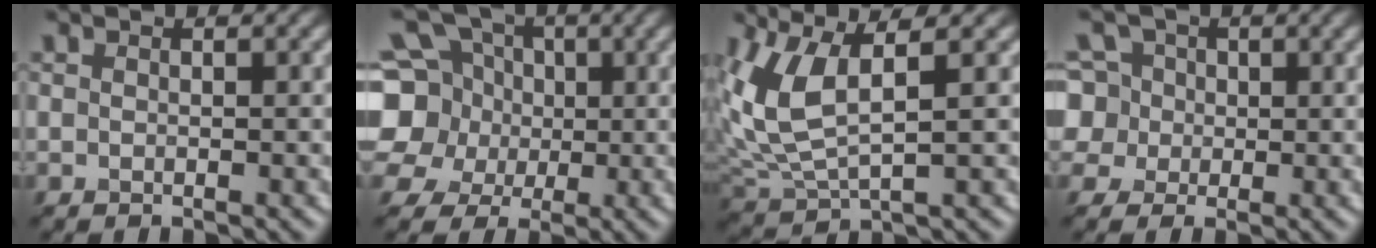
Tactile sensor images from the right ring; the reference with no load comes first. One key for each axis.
{"total": 11.2, "fx": 1.9, "fy": 9.7, "fz": 5.2, "tx": -0.131, "ty": 0.033, "tz": -0.001}
{"total": 6.8, "fx": 2.2, "fy": 2.8, "fz": 5.8, "tx": -0.151, "ty": -0.003, "tz": 0.048}
{"total": 6.4, "fx": 1.5, "fy": 5.7, "fz": 2.3, "tx": -0.055, "ty": 0.037, "tz": 0.007}